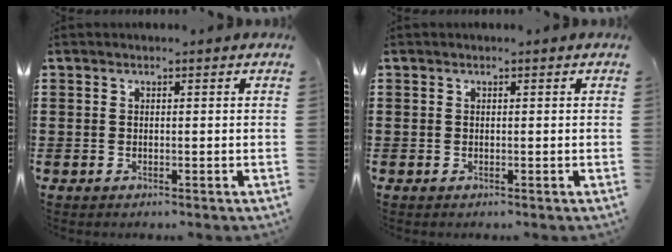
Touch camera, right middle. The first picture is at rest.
{"total": 0.0}